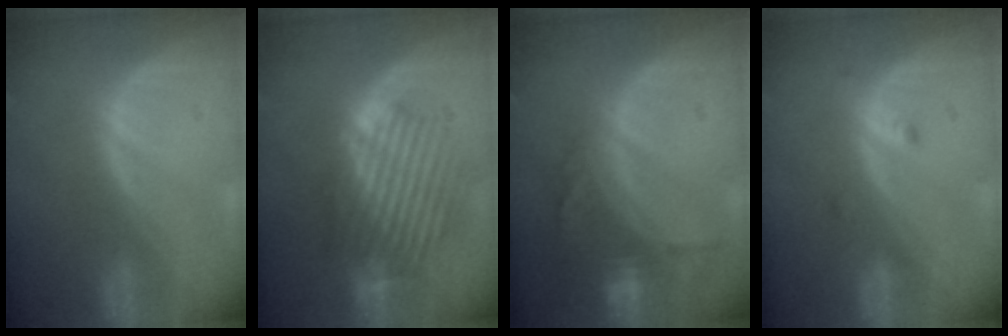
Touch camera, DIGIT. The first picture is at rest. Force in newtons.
{"total": 9.1, "press": 8.6, "slide": 2.8}
{"total": 7.9, "press": 7.0, "slide": 3.7}
{"total": 1.3, "press": 1.3, "slide": 0.0}